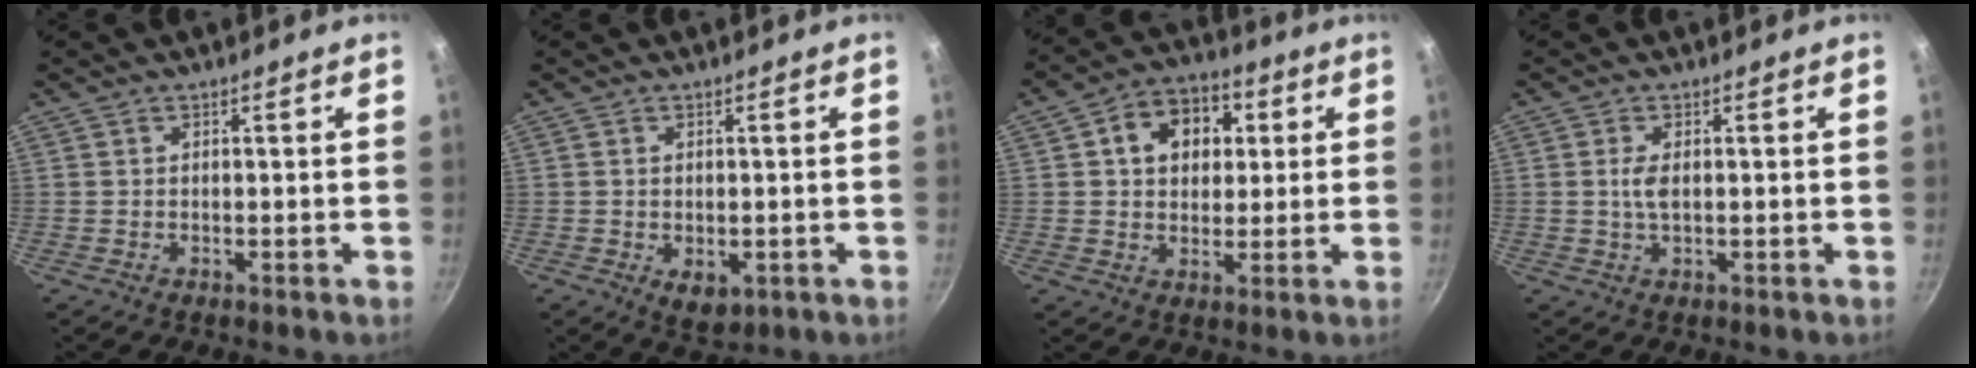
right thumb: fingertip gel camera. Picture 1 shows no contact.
{"total": 4.6, "force": [-1.1, 2.9, 3.5], "torque": [-0.047, -0.010, -0.009]}
{"total": 11.4, "force": [3.0, 8.7, 6.7], "torque": [-0.070, 0.011, 0.034]}
{"total": 2.7, "force": [0.2, 1.2, 2.4], "torque": [-0.052, 0.001, 0.003]}